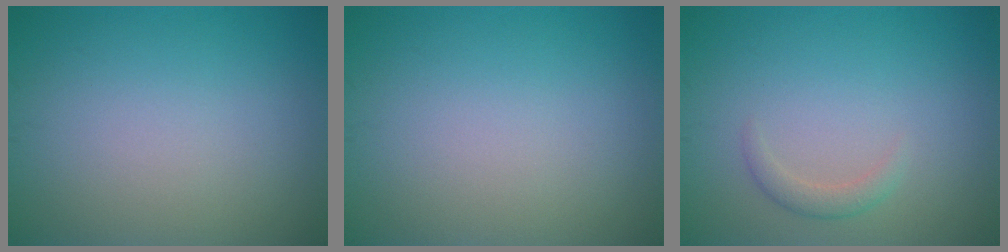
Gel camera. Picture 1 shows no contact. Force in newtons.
{"total": 0.0}
{"total": 1.4, "press": 1.4, "slide": 0.1}